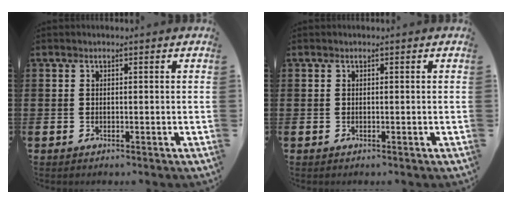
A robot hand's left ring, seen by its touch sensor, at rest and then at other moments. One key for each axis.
{"total": 0.0}